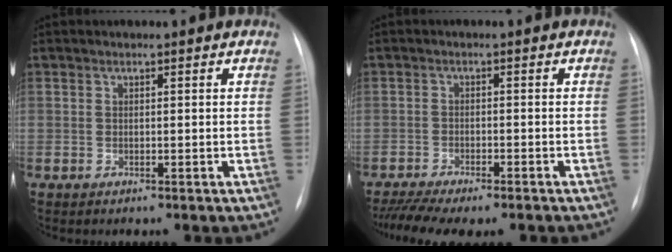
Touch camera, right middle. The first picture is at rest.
{"total": 10.3, "force": [-8.7, 1.9, 5.2], "torque": [-0.084, -0.004, -0.128]}